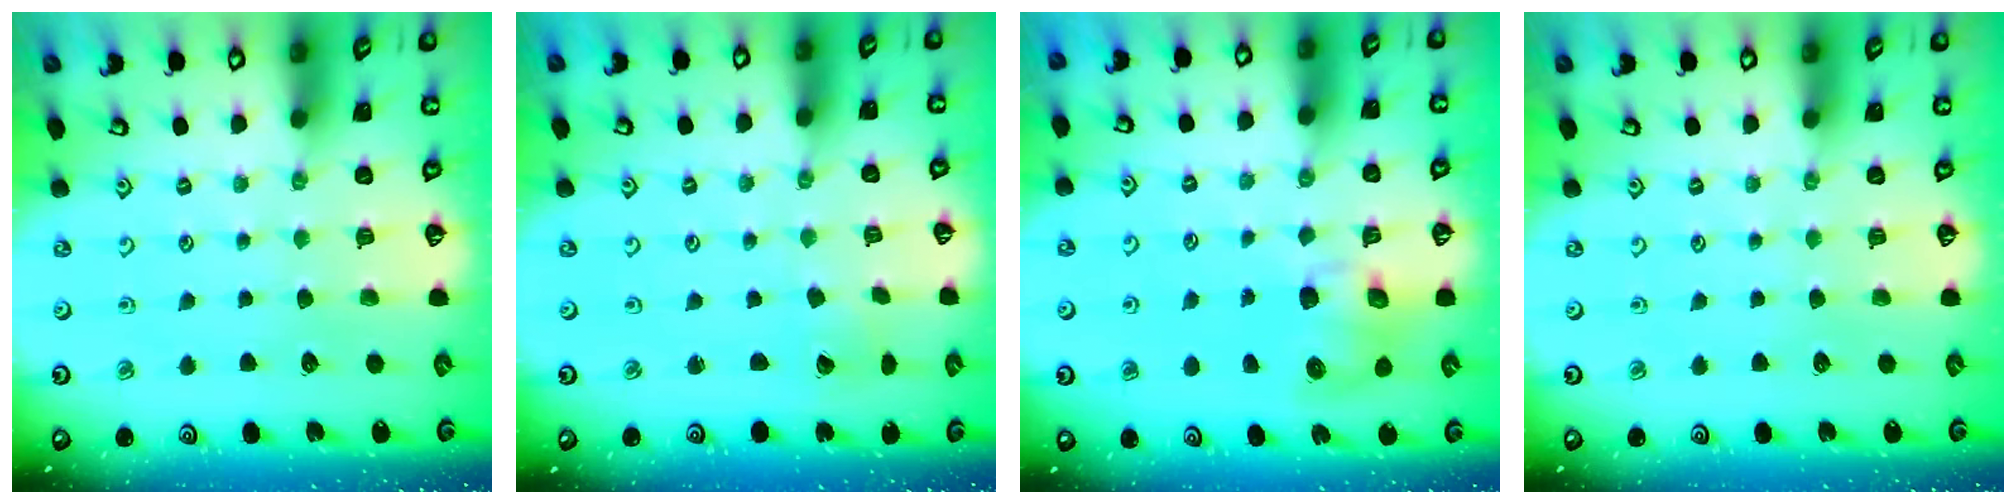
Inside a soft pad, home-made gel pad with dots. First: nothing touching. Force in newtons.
{"total": 1.5, "press": 1.5, "slide": 0.1}
{"total": 8.3, "press": 8.2, "slide": 0.9}
{"total": 0.0}